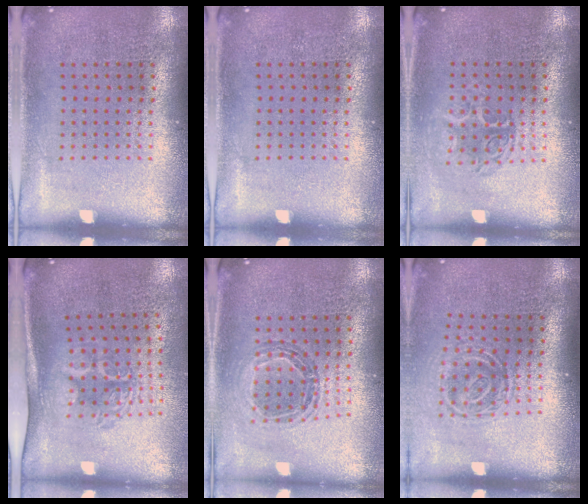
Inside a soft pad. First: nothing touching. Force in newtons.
{"total": 0.0}
{"total": 1.2, "press": 1.1, "slide": 0.4}
{"total": 1.7, "press": 1.3, "slide": 1.2}
{"total": 0.5, "press": 0.5, "slide": 0.0}
{"total": 1.6, "press": 1.1, "slide": 1.2}